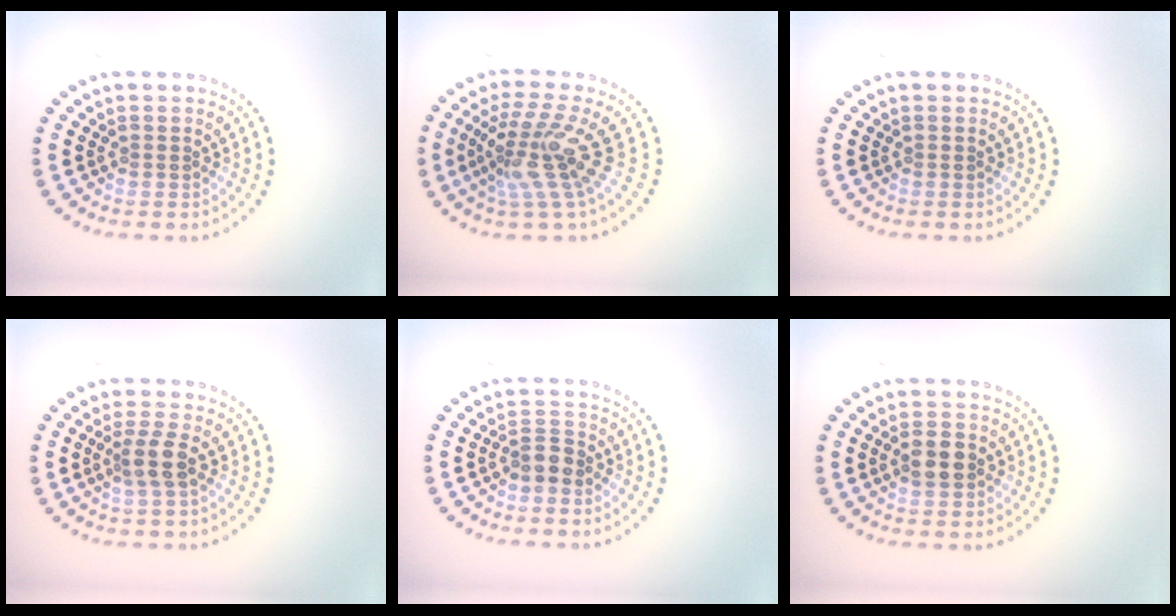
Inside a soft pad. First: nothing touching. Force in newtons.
{"total": 4.5, "press": 3.0, "slide": 3.4}
{"total": 0.0}
{"total": 2.4, "press": 2.0, "slide": 1.3}
{"total": 2.0, "press": 1.8, "slide": 0.9}
{"total": 3.3, "press": 3.3, "slide": 0.0}